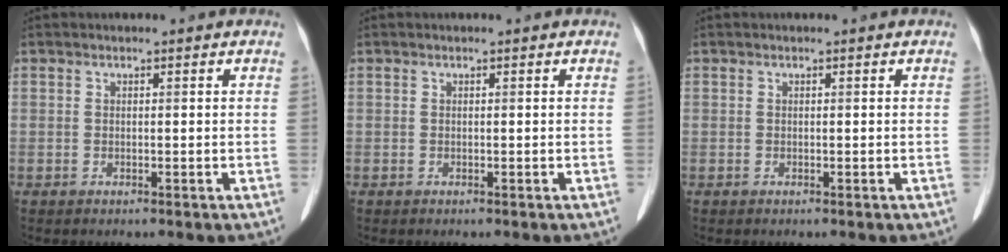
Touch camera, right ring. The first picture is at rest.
{"total": 0.0}
{"total": 0.0}